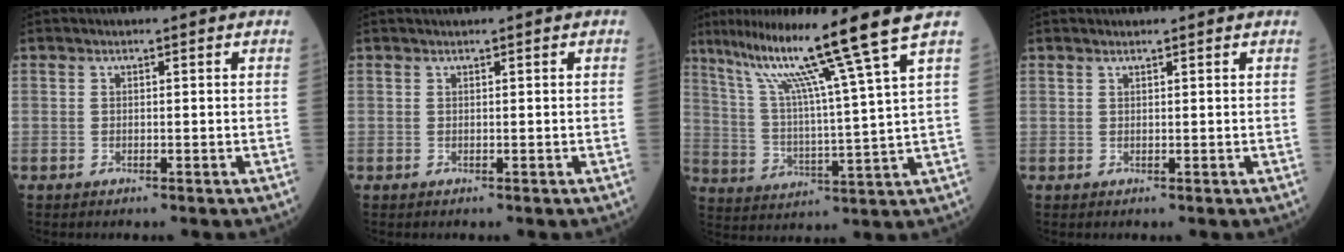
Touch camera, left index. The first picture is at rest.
{"total": 0.6, "force": [0.5, -0.1, 0.2], "torque": [-0.005, 0.008, 0.014]}
{"total": 16.1, "force": [11.5, -3.2, 10.8], "torque": [-0.175, -0.006, 0.186]}
{"total": 0.9, "force": [0.8, 0.3, 0.1], "torque": [-0.011, 0.008, 0.015]}